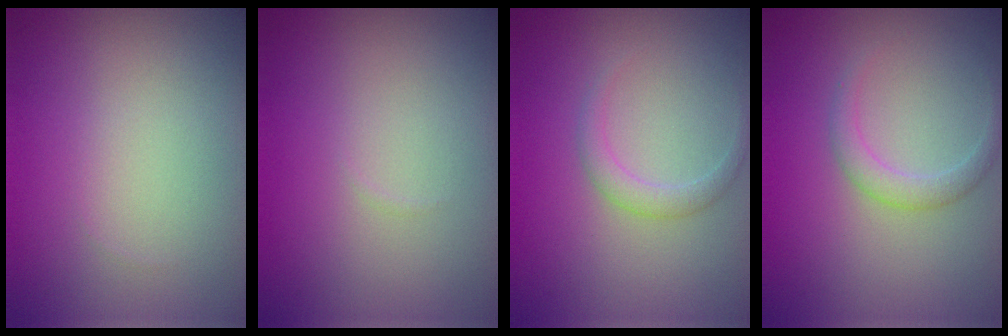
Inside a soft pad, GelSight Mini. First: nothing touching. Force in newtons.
{"total": 0.0}
{"total": 1.5, "press": 1.5, "slide": 0.0}
{"total": 1.7, "press": 1.7, "slide": 0.1}